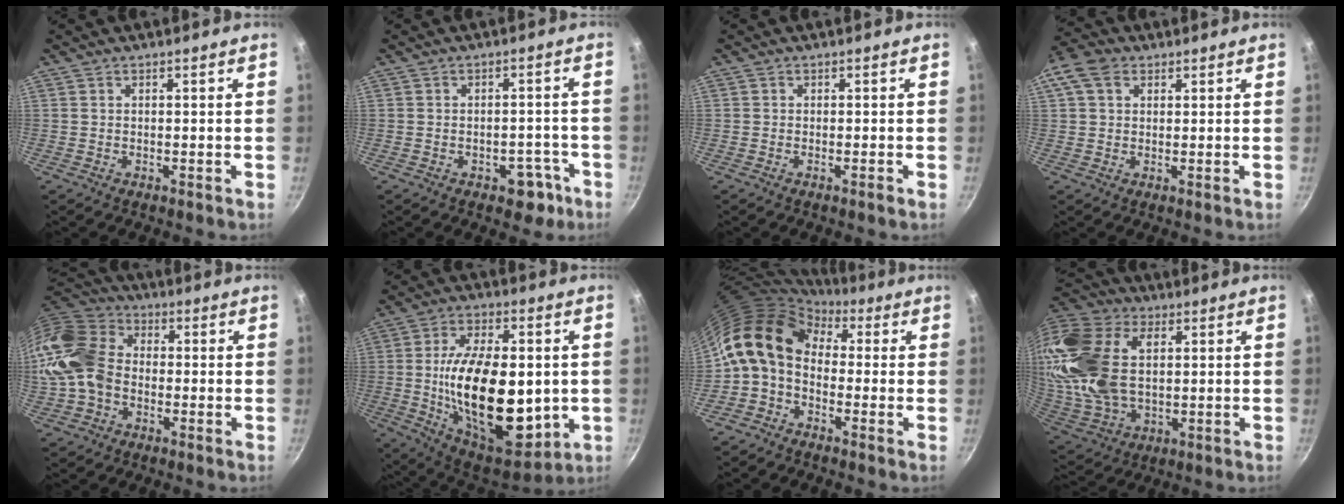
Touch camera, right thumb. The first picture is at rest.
{"total": 5.7, "force": [-2.9, 3.7, 3.2], "torque": [-0.008, 0.030, -0.023]}
{"total": 0.8, "force": [-0.5, 0.1, 0.6], "torque": [-0.014, 0.003, -0.012]}
{"total": 8.4, "force": [3.1, 6.2, 4.8], "torque": [-0.092, 0.012, 0.045]}
{"total": 14.7, "force": [-2.3, 11.2, 9.2], "torque": [-0.162, 0.032, -0.061]}
{"total": 26.1, "force": [-1.3, 14.0, 22.0], "torque": [-0.351, -0.011, -0.009]}
{"total": 11.8, "force": [1.1, 8.7, 7.9], "torque": [-0.122, 0.028, -0.007]}
{"total": 26.9, "force": [5.3, 17.4, 19.8], "torque": [-0.432, 0.010, 0.100]}